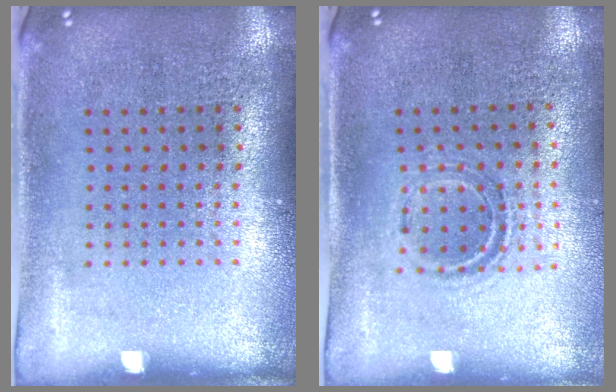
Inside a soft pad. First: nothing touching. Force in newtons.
{"total": 1.0, "press": 0.9, "slide": 0.3}